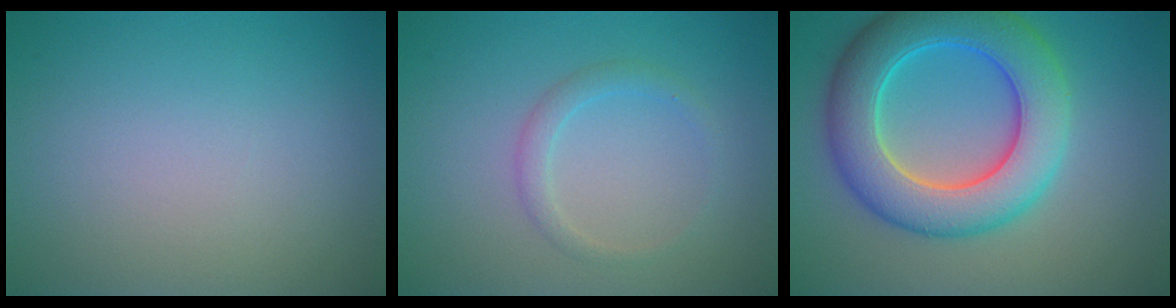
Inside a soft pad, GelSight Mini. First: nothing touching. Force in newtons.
{"total": 1.5, "press": 1.5, "slide": 0.1}
{"total": 9.0, "press": 9.0, "slide": 0.3}